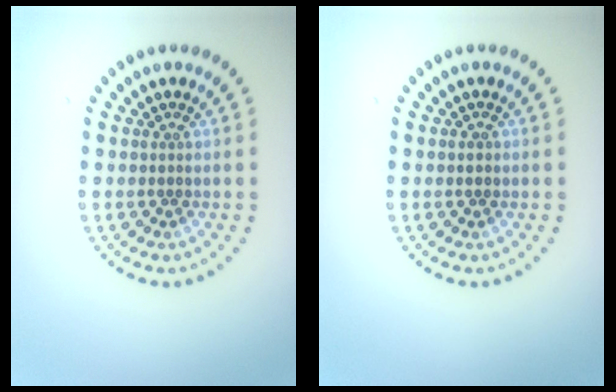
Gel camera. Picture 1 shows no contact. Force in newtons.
{"total": 1.0, "press": 1.0, "slide": 0.0}